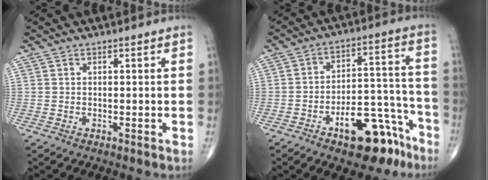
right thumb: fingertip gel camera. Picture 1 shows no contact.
{"total": 15.4, "force": [-9.2, 6.9, 10.2], "torque": [-0.106, 0.087, -0.130]}